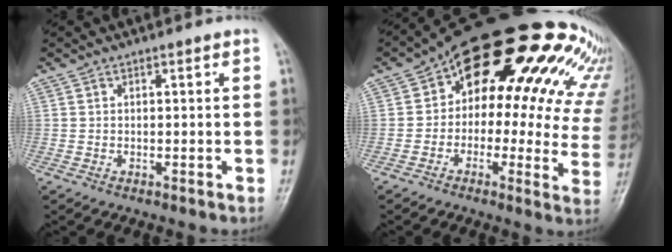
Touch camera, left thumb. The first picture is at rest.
{"total": 24.6, "force": [12.8, 12.3, 17.0], "torque": [-0.174, 0.016, 0.143]}